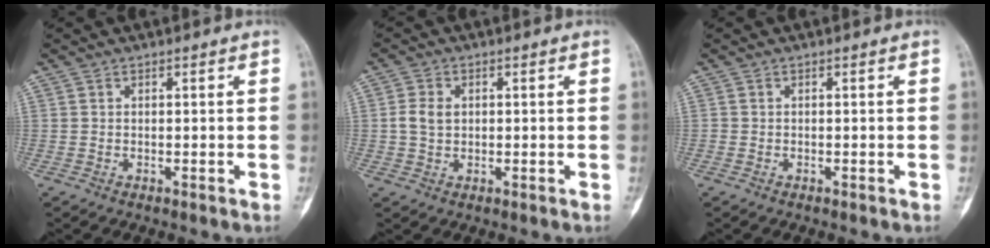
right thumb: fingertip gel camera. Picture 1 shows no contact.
{"total": 3.7, "force": [0.4, 2.9, 2.4], "torque": [-0.043, 0.005, 0.006]}
{"total": 0.0}